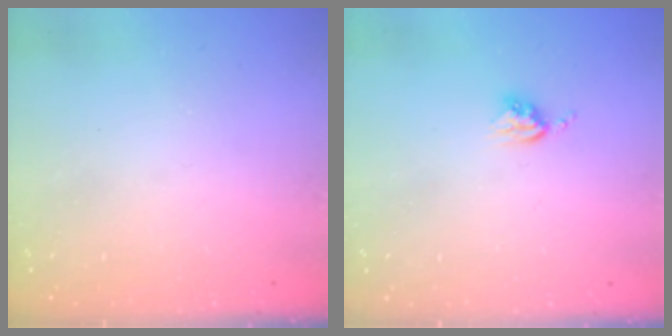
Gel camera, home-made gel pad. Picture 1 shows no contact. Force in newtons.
{"total": 3.9, "press": 3.9, "slide": 0.5}